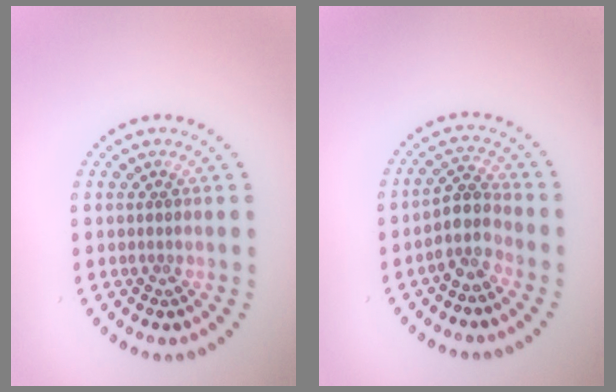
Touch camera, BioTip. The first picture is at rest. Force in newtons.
{"total": 2.9, "press": 2.2, "slide": 1.8}